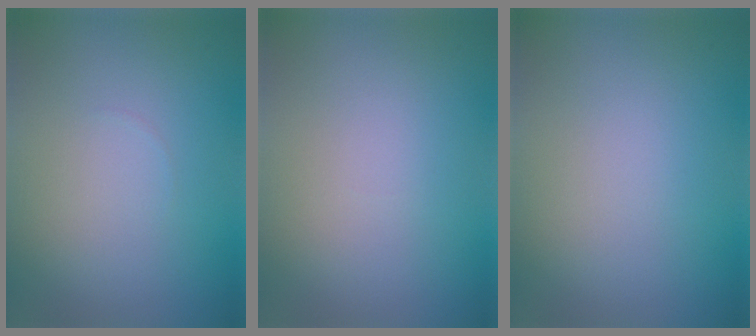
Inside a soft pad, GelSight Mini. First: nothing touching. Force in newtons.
{"total": 0.0}
{"total": 0.0}